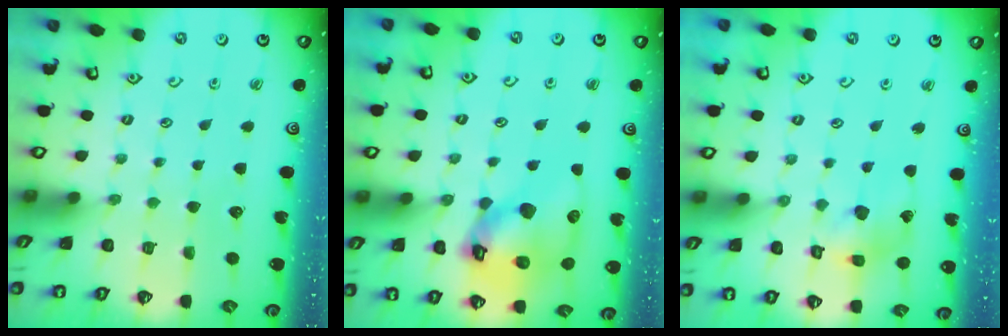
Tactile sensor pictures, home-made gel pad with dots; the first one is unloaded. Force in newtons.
{"total": 17.8, "press": 17.6, "slide": 2.4}
{"total": 11.9, "press": 11.7, "slide": 1.7}